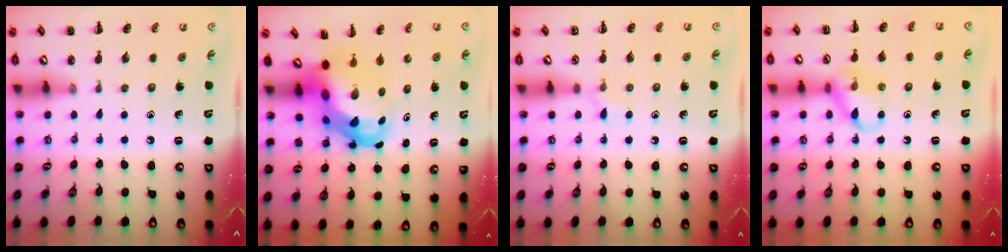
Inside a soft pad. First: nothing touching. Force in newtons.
{"total": 7.7, "press": 7.3, "slide": 2.2}
{"total": 5.6, "press": 5.2, "slide": 1.9}
{"total": 11.4, "press": 11.3, "slide": 1.6}